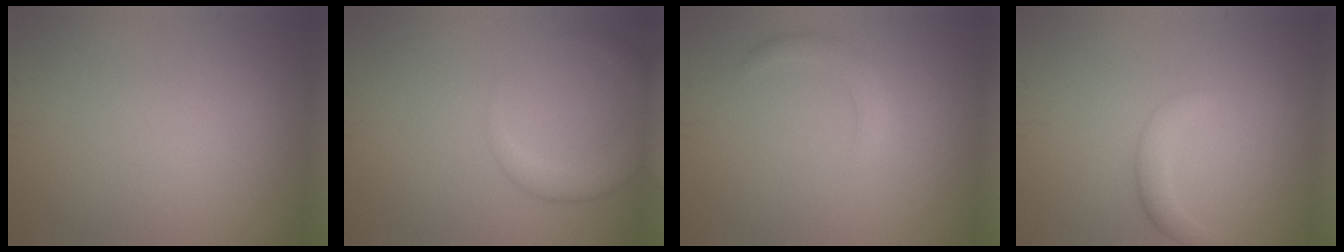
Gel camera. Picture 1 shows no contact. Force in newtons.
{"total": 3.5, "press": 3.5, "slide": 0.3}
{"total": 1.7, "press": 1.7, "slide": 0.1}
{"total": 1.9, "press": 1.9, "slide": 0.0}